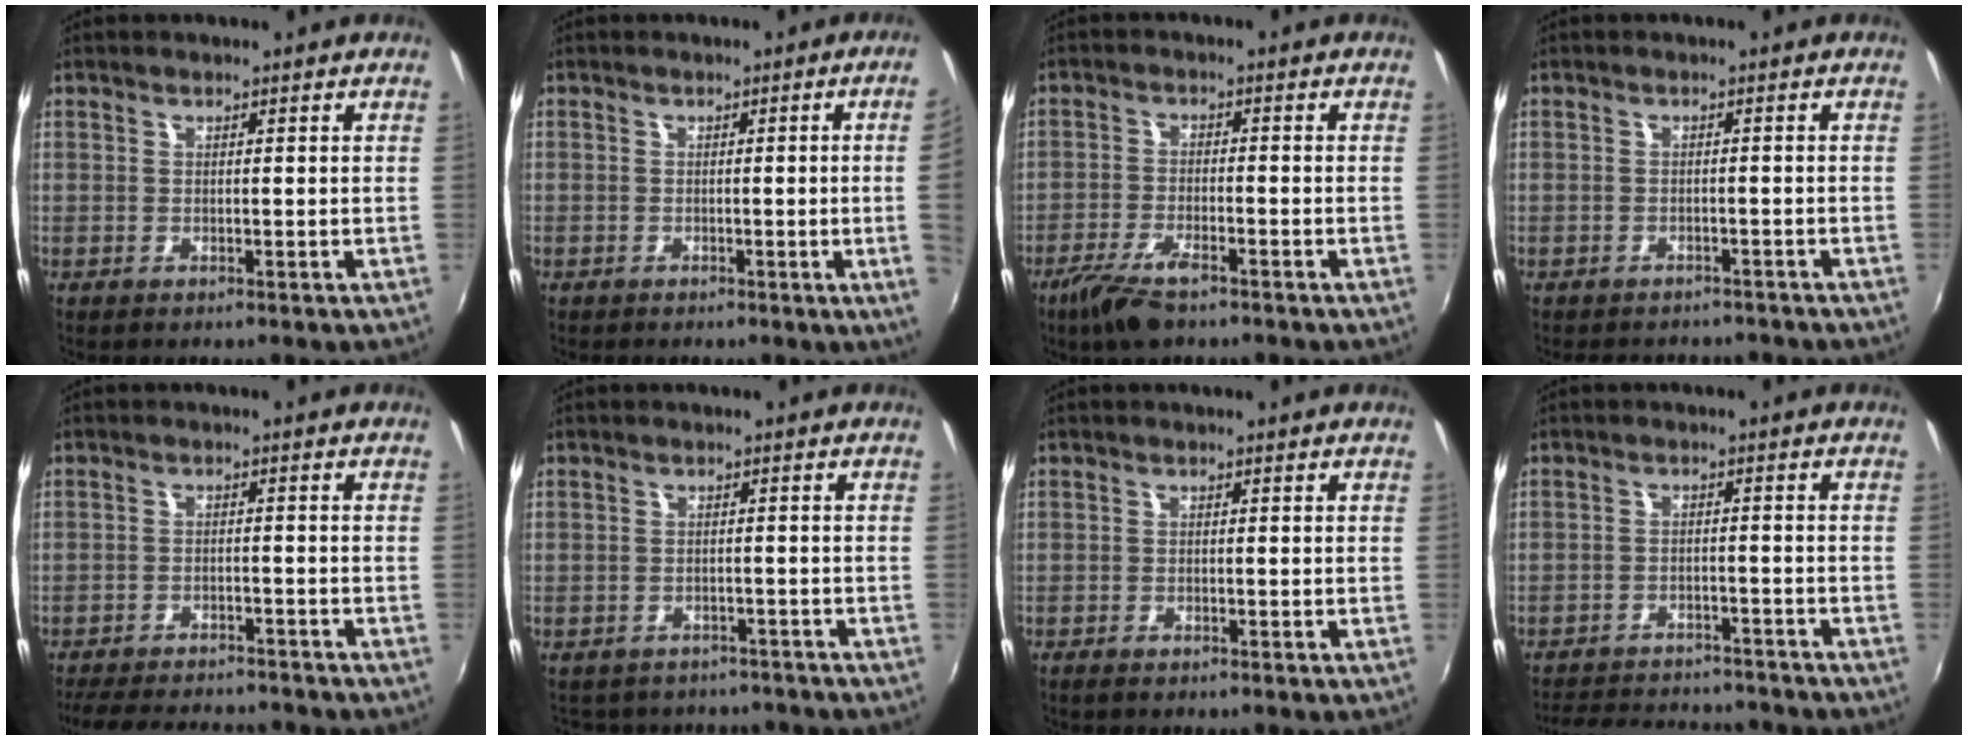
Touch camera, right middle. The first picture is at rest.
{"total": 4.8, "force": [-0.1, -2.0, 4.3], "torque": [-0.066, -0.010, 0.003]}
{"total": 7.5, "force": [-5.3, 2.2, 4.9], "torque": [-0.122, -0.017, -0.102]}
{"total": 6.1, "force": [-5.3, 2.5, 1.7], "torque": [-0.041, -0.003, -0.072]}
{"total": 13.8, "force": [-12.3, 3.4, 5.2], "torque": [-0.121, -0.007, -0.180]}
{"total": 9.3, "force": [-8.1, 3.9, 2.4], "torque": [-0.057, -0.003, -0.103]}
{"total": 1.5, "force": [-1.2, 0.6, 0.6], "torque": [-0.018, -0.005, -0.025]}
{"total": 15.6, "force": [-13.9, 4.7, 5.4], "torque": [-0.123, 0.012, -0.188]}